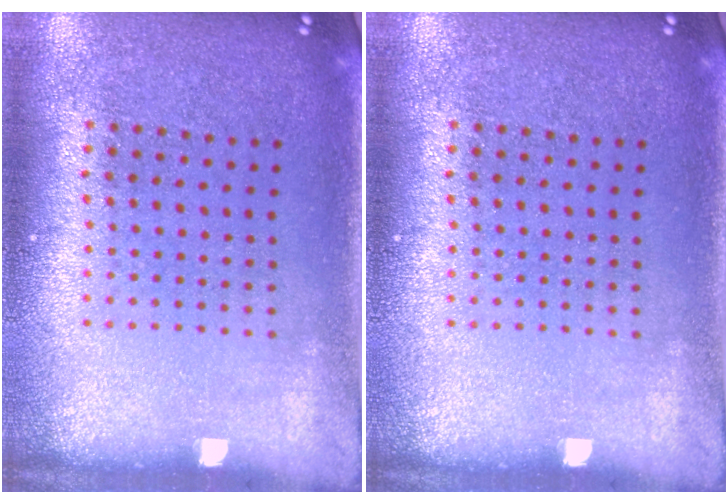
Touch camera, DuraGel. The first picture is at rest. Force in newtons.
{"total": 0.0}